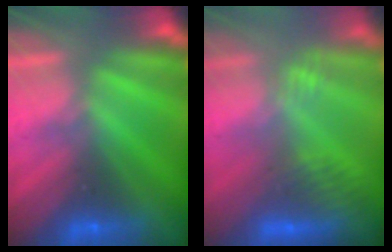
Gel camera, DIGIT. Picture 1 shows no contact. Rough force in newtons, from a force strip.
{"total": 3.0}